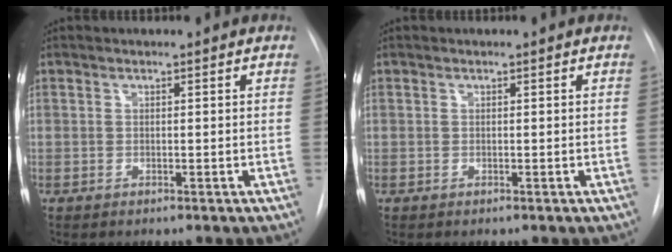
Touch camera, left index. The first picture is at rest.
{"total": 0.0}